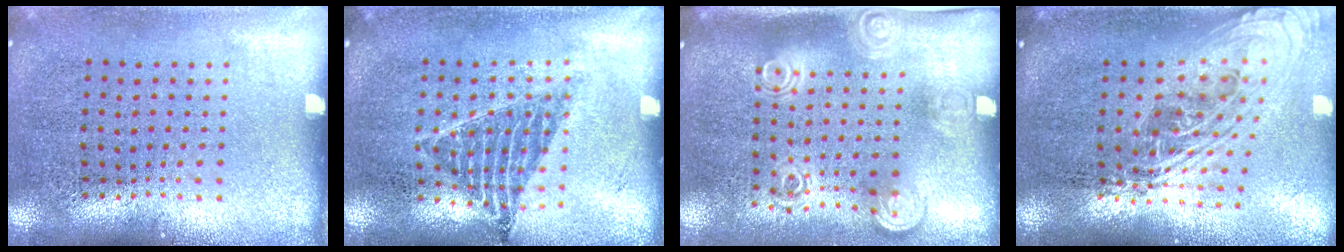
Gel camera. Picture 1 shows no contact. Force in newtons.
{"total": 1.0, "press": 0.9, "slide": 0.3}
{"total": 1.9, "press": 1.4, "slide": 1.3}
{"total": 2.2, "press": 1.6, "slide": 1.4}